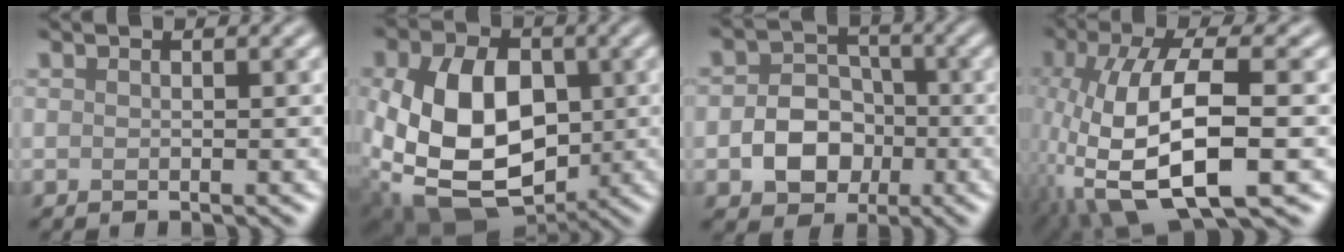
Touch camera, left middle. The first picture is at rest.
{"total": 14.0, "force": [-0.7, 10.0, 9.7], "torque": [-0.192, -0.025, 0.005]}
{"total": 5.1, "force": [-1.4, 4.0, 2.7], "torque": [-0.028, -0.003, -0.029]}
{"total": 11.9, "force": [-3.3, 4.3, 10.6], "torque": [-0.216, -0.001, -0.066]}